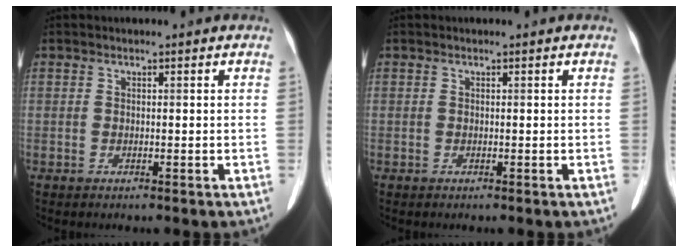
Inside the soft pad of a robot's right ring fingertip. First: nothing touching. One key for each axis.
{"total": 0.0}